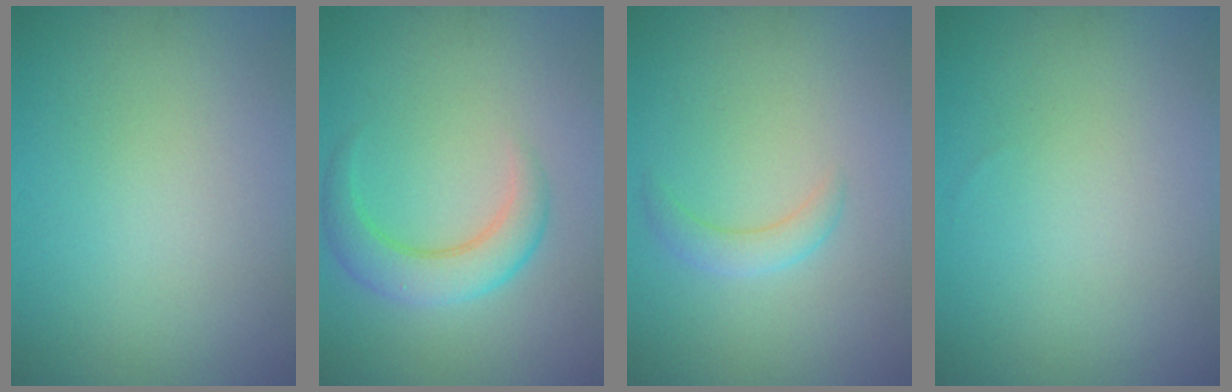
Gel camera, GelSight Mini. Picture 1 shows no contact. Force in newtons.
{"total": 4.0, "press": 4.0, "slide": 0.1}
{"total": 1.8, "press": 1.8, "slide": 0.1}
{"total": 0.0}